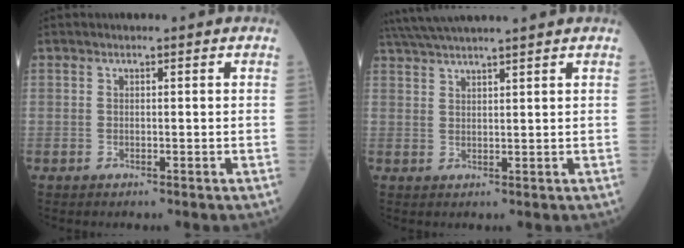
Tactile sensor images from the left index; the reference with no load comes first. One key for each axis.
{"total": 9.0, "fx": 7.9, "fy": -1.1, "fz": 4.2, "tx": -0.073, "ty": 0.030, "tz": 0.125}